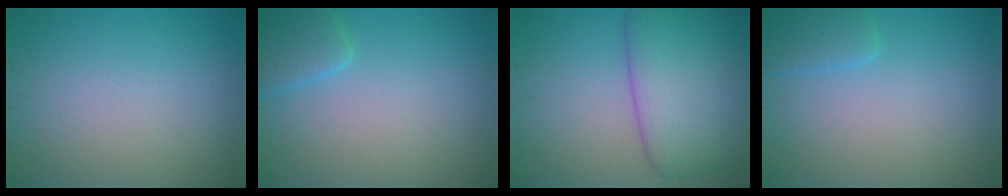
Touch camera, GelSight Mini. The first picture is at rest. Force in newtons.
{"total": 2.5, "press": 2.5, "slide": 0.3}
{"total": 8.5, "press": 8.5, "slide": 0.4}
{"total": 1.9, "press": 1.8, "slide": 0.3}